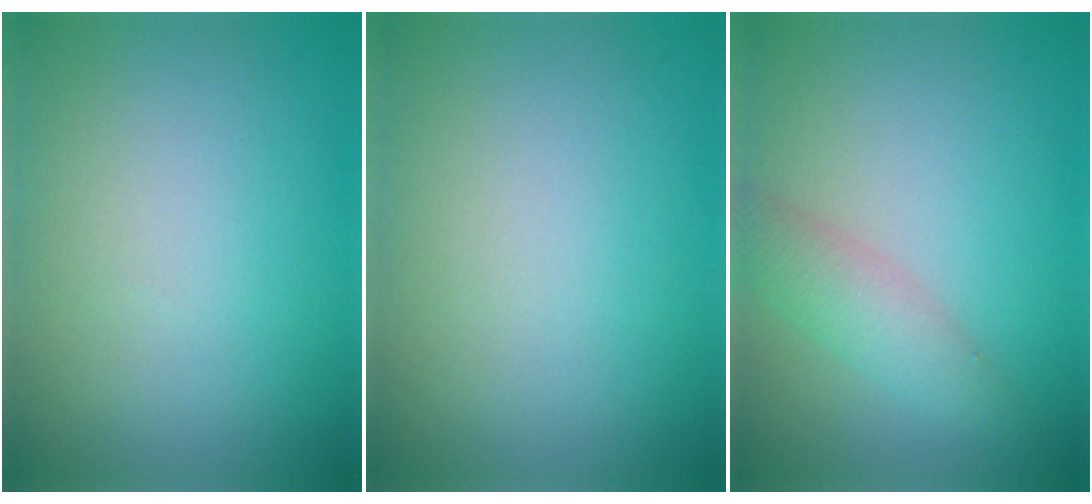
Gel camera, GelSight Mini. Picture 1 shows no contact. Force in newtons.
{"total": 0.0}
{"total": 3.0, "press": 3.0, "slide": 0.1}